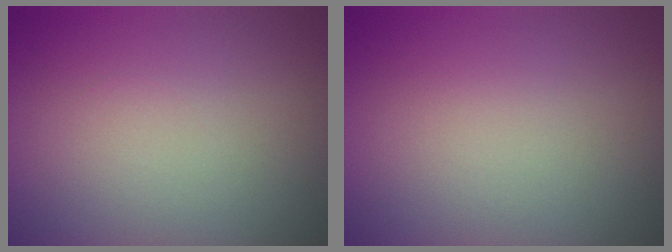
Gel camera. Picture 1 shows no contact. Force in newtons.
{"total": 0.0}